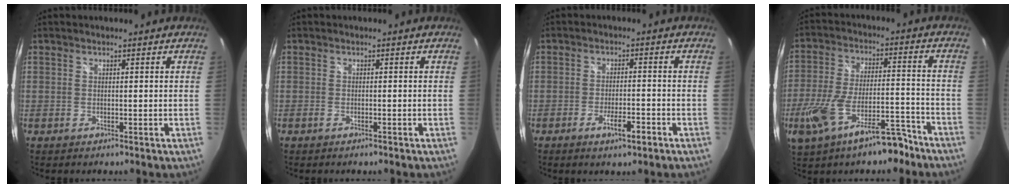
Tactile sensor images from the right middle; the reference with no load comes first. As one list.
[{"total": 1.1, "force": [-0.9, 0.2, 0.5], "torque": [-0.014, -0.001, -0.018]}, {"total": 4.7, "force": [-2.8, 1.0, 3.6], "torque": [-0.072, -0.008, -0.046]}, {"total": 16.2, "force": [-10.5, 5.5, 11.1], "torque": [-0.223, -0.023, -0.169]}]